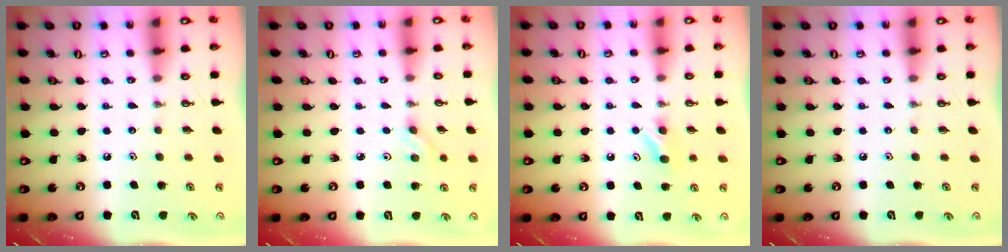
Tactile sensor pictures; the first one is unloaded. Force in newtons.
{"total": 3.0, "press": 2.6, "slide": 1.5}
{"total": 4.0, "press": 3.9, "slide": 0.6}
{"total": 0.0}